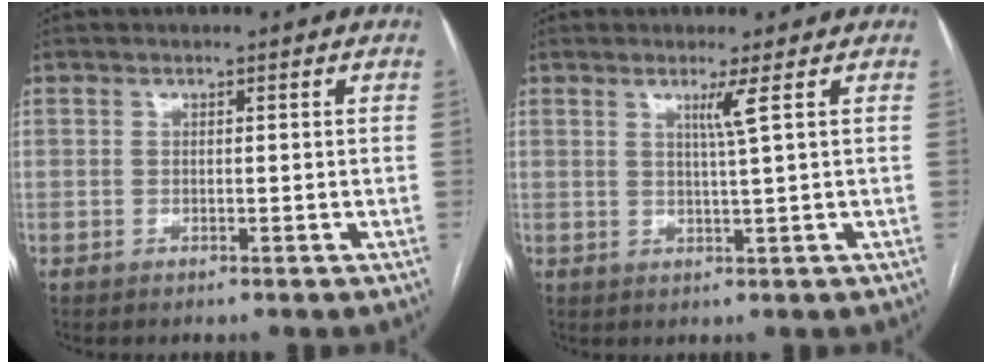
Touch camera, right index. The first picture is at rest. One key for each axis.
{"total": 2.4, "fx": 1.1, "fy": -1.1, "fz": 1.9, "tx": -0.039, "ty": -0.010, "tz": 0.024}